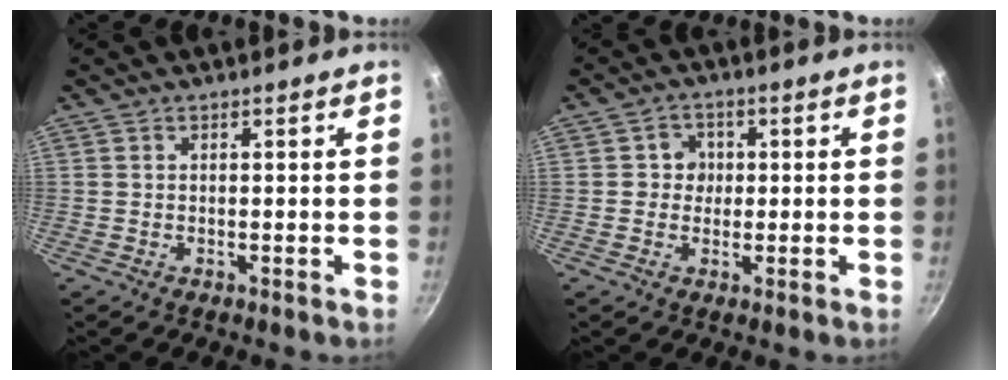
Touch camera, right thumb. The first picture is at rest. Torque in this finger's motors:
{"motor_torque": [0.20, 0.83, -0.06, 0.32, 0.11]}